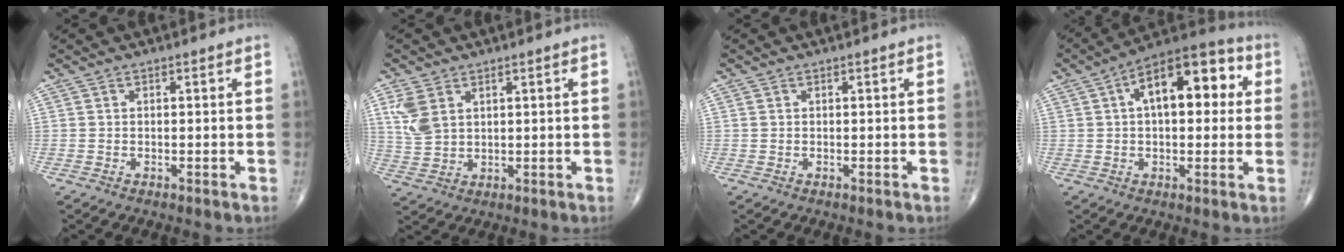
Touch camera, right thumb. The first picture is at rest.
{"total": 6.1, "force": [2.6, 3.9, 3.9], "torque": [-0.082, -0.005, 0.062]}
{"total": 0.5, "force": [0.2, 0.4, 0.3], "torque": [-0.006, 0.005, 0.006]}
{"total": 16.2, "force": [3.8, 8.1, 13.5], "torque": [-0.169, 0.032, 0.047]}